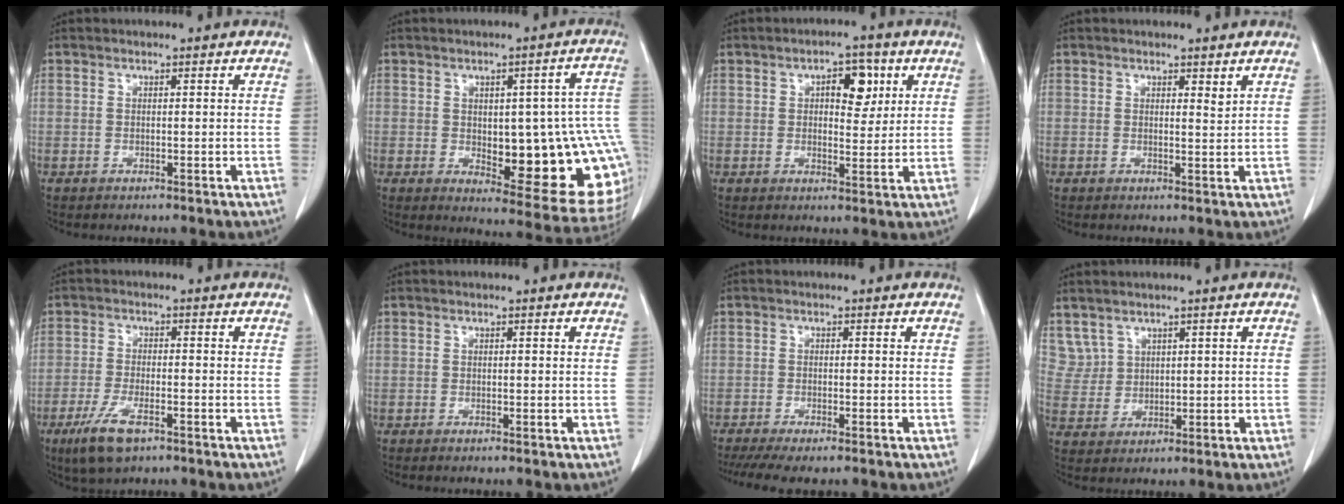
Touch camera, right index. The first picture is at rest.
{"total": 19.7, "force": [-2.3, 6.0, 18.6], "torque": [-0.158, 0.021, -0.001]}
{"total": 5.8, "force": [2.1, 2.9, 4.6], "torque": [-0.064, 0.010, 0.031]}
{"total": 1.1, "force": [0.9, 0.2, 0.7], "torque": [-0.012, -0.008, 0.013]}
{"total": 6.8, "force": [-4.1, 1.9, 5.2], "torque": [-0.111, -0.014, -0.071]}
{"total": 0.6, "force": [-0.4, 0.0, 0.4], "torque": [-0.010, -0.002, -0.008]}
{"total": 8.4, "force": [-6.9, 1.2, 4.7], "torque": [-0.067, -0.011, -0.107]}
{"total": 3.9, "force": [2.6, 2.9, 0.0], "torque": [0.002, 0.007, 0.061]}